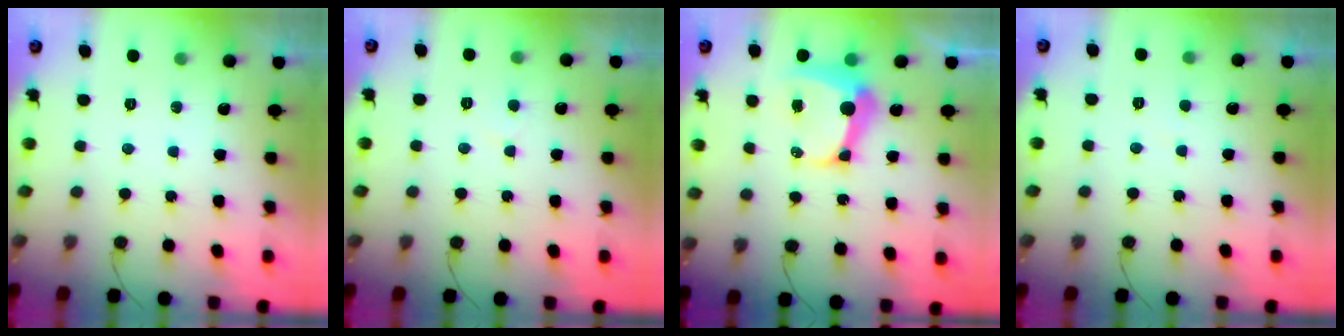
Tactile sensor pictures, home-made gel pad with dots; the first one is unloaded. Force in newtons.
{"total": 2.0, "press": 2.0, "slide": 0.3}
{"total": 9.7, "press": 9.6, "slide": 1.0}
{"total": 1.6, "press": 1.6, "slide": 0.2}